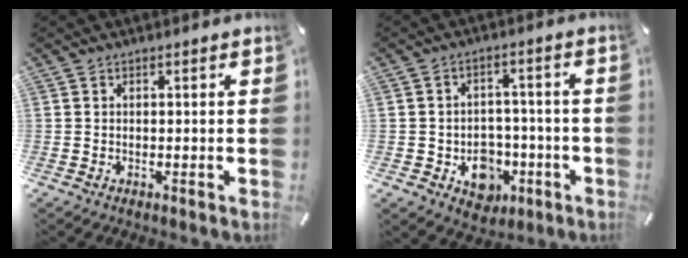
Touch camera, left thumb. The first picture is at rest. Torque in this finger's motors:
{"motor_torque": [0.03, 0.07, 0.17, -0.16, 0.05]}